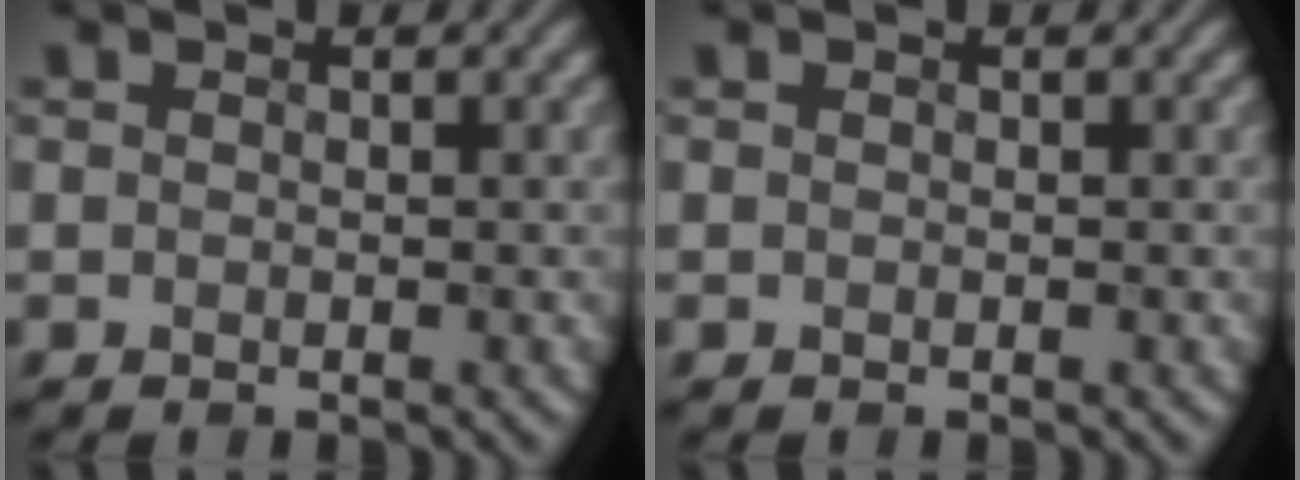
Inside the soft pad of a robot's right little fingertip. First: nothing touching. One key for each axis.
{"total": 0.0}